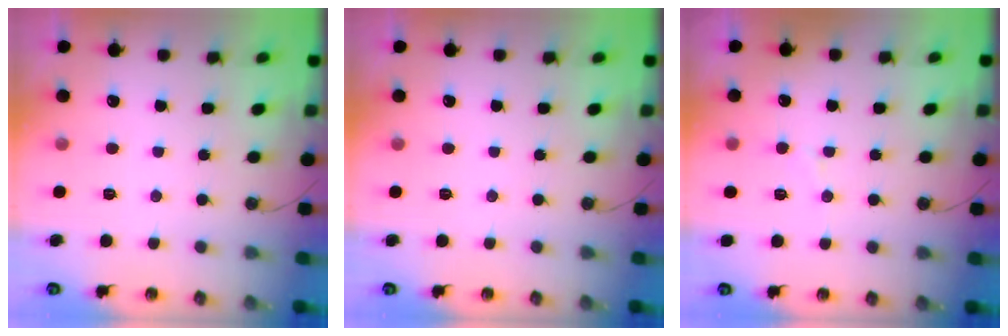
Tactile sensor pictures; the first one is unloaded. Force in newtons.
{"total": 0.0}
{"total": 6.1, "press": 6.1, "slide": 0.4}